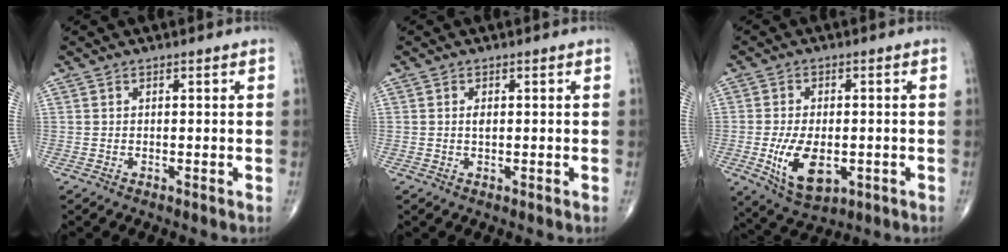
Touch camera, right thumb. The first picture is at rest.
{"total": 1.1, "force": [0.2, 0.6, 1.0], "torque": [-0.017, -0.001, 0.003]}
{"total": 10.4, "force": [-2.4, 5.7, 8.3], "torque": [-0.142, -0.008, -0.027]}